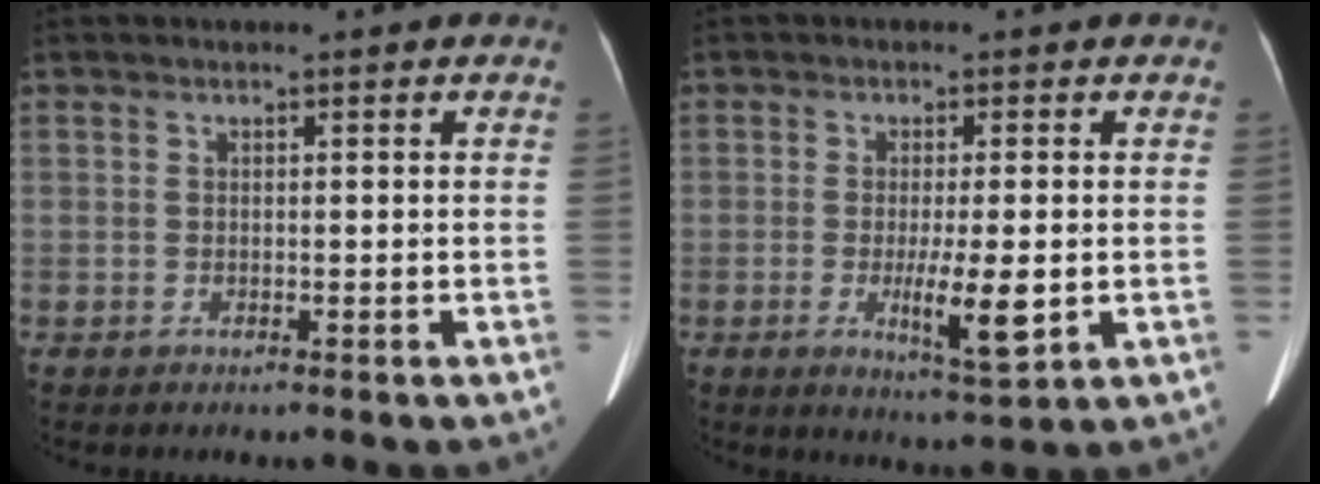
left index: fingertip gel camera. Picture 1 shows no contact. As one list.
[{"total": 6.4, "force": [-1.3, 1.0, 6.2], "torque": [-0.107, -0.013, -0.019]}]